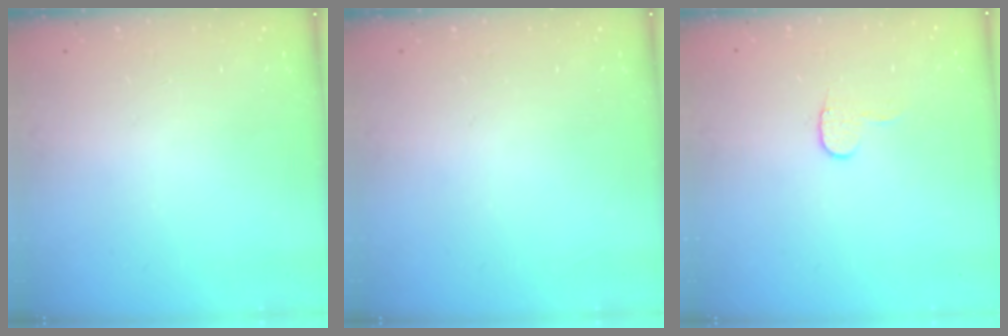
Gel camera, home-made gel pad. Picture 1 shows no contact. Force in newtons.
{"total": 0.0}
{"total": 5.7, "press": 5.7, "slide": 0.5}